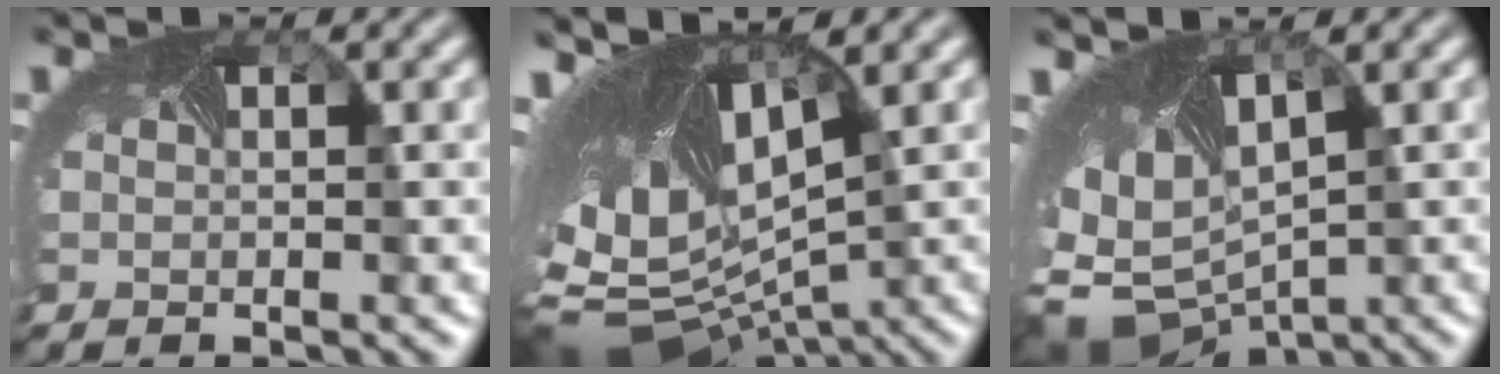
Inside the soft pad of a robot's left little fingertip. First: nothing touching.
{"total": 16.6, "force": [2.2, 9.0, 13.8], "torque": [-0.255, 0.009, 0.080]}
{"total": 13.3, "force": [0.6, 8.3, 10.4], "torque": [-0.218, -0.013, 0.053]}